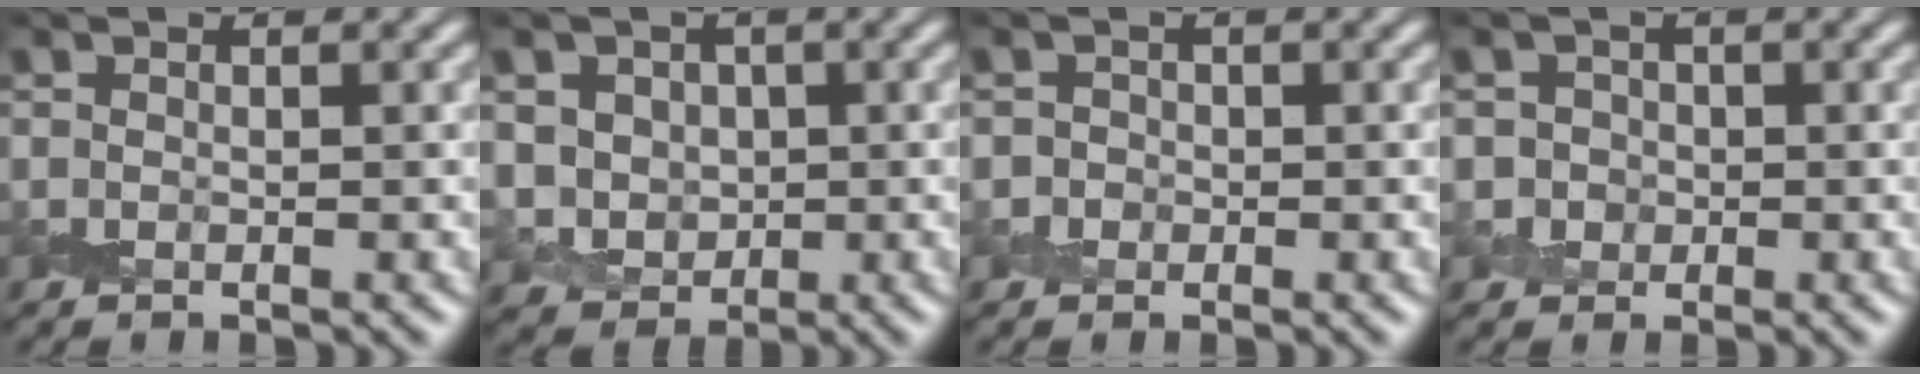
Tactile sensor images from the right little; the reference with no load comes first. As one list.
[{"total": 3.9, "force": [0.2, 3.5, 1.6], "torque": [-0.035, -0.005, 0.002]}, {"total": 1.0, "force": [-0.3, 1.0, 0.1], "torque": [0.007, -0.003, -0.007]}, {"total": 1.8, "force": [-0.2, 1.8, 0.3], "torque": [0.014, -0.001, -0.003]}]